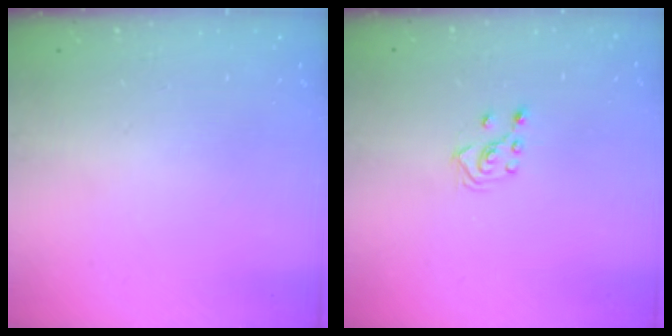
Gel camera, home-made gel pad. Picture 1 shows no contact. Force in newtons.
{"total": 3.7, "press": 3.6, "slide": 0.8}